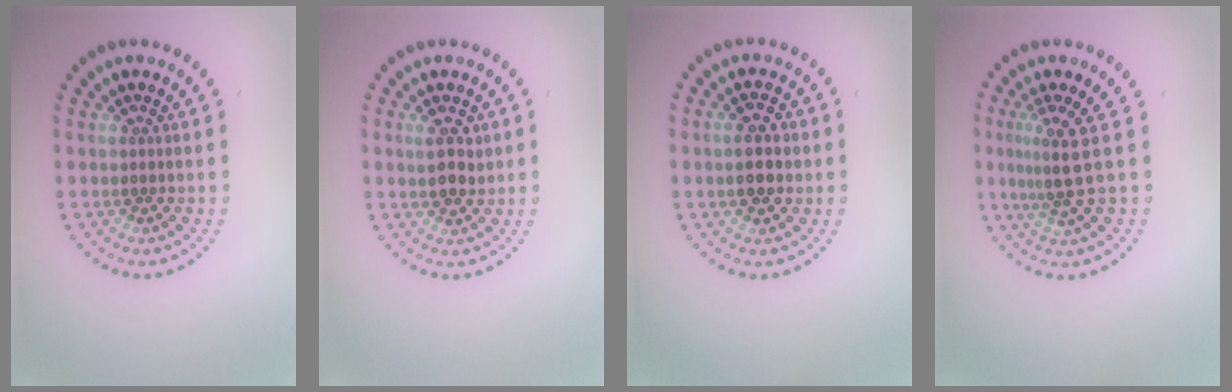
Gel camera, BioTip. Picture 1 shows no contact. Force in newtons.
{"total": 2.5, "press": 2.4, "slide": 0.6}
{"total": 3.6, "press": 3.6, "slide": 0.3}
{"total": 3.2, "press": 2.3, "slide": 2.2}